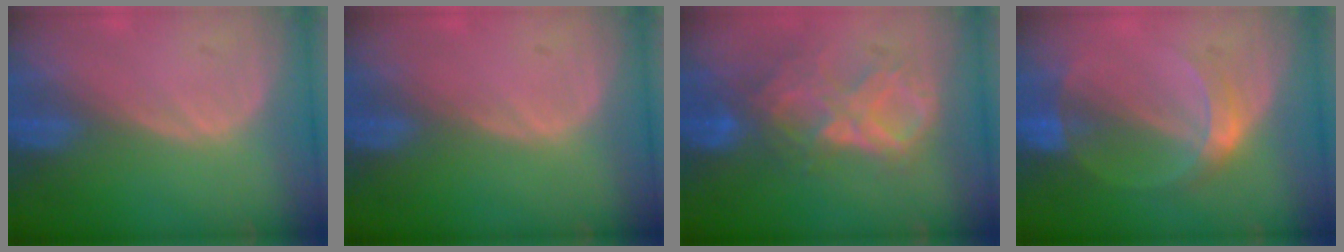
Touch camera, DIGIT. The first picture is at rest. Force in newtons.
{"total": 0.0}
{"total": 8.7, "press": 7.7, "slide": 4.1}
{"total": 5.2, "press": 4.7, "slide": 2.0}